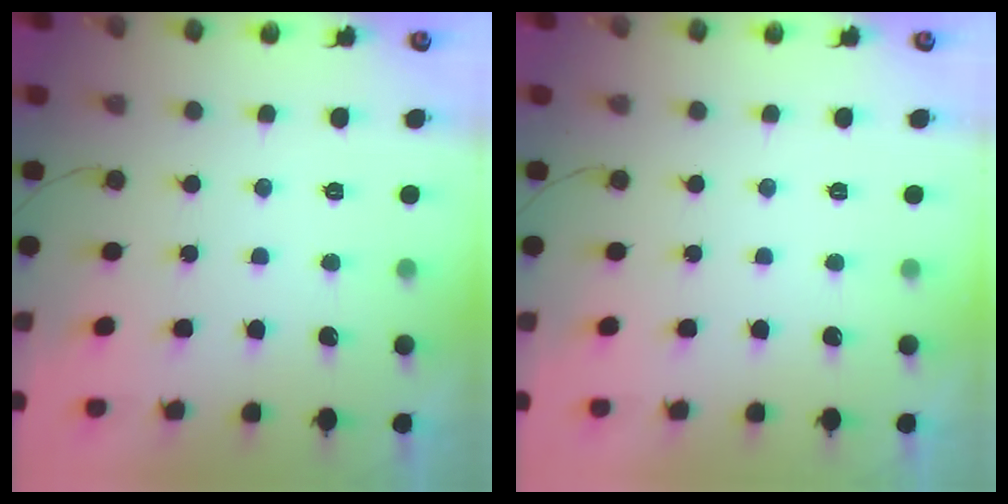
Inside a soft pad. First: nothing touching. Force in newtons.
{"total": 0.0}